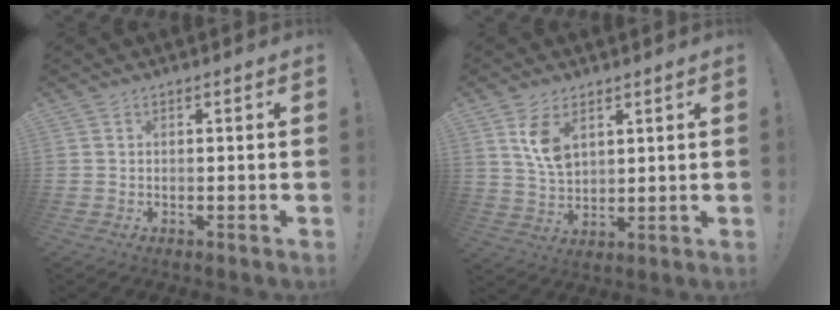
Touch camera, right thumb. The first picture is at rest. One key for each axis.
{"total": 8.4, "fx": 4.3, "fy": 5.0, "fz": 5.2, "tx": -0.088, "ty": -0.013, "tz": 0.082}